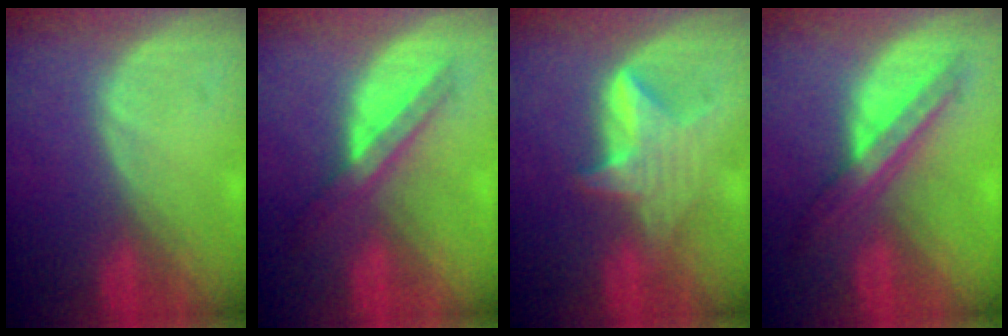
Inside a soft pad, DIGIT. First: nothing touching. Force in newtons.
{"total": 6.0, "press": 5.3, "slide": 2.7}
{"total": 6.1, "press": 5.7, "slide": 2.1}
{"total": 7.1, "press": 6.0, "slide": 3.8}